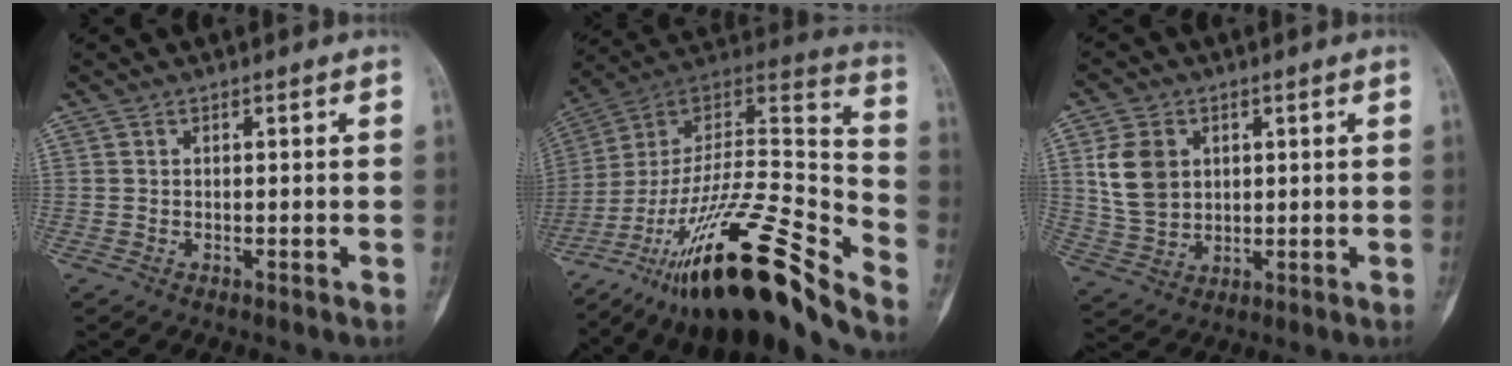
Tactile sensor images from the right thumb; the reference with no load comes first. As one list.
[{"total": 31.8, "force": [-21.4, 7.1, 22.3], "torque": [-0.321, 0.087, -0.360]}, {"total": 9.0, "force": [2.4, 7.0, 5.1], "torque": [-0.084, -0.008, 0.055]}]